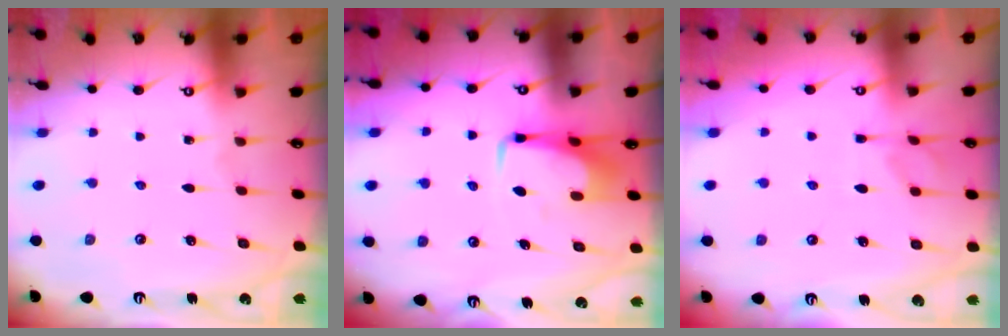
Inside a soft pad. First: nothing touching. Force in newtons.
{"total": 5.7, "press": 5.6, "slide": 0.7}
{"total": 2.4, "press": 2.1, "slide": 1.2}